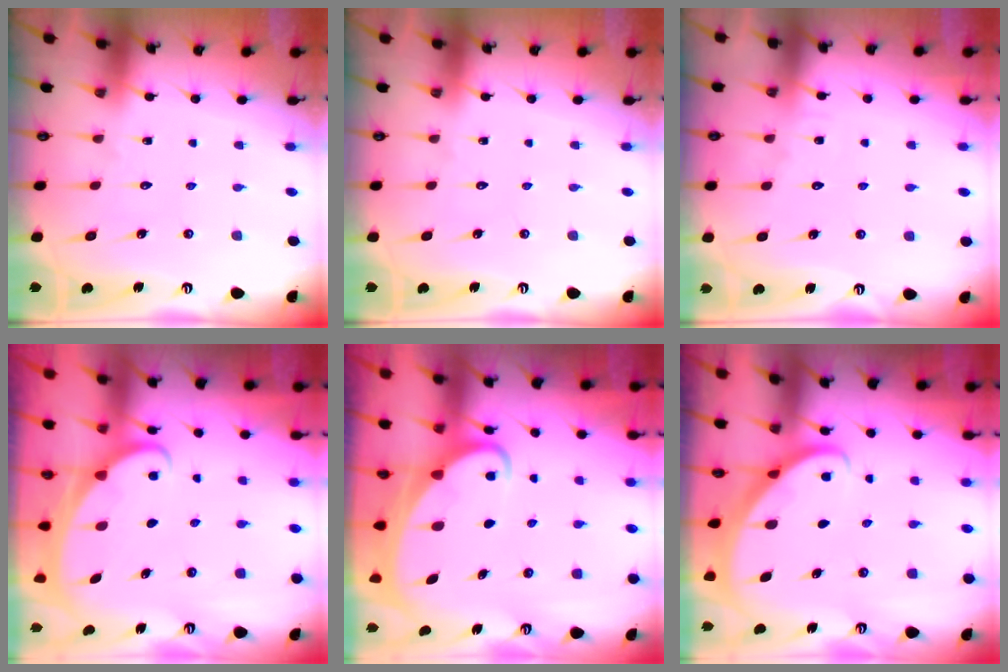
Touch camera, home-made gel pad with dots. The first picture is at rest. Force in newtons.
{"total": 0.0}
{"total": 4.0, "press": 4.0, "slide": 0.4}
{"total": 2.5, "press": 2.5, "slide": 0.4}
{"total": 3.5, "press": 3.5, "slide": 0.4}
{"total": 2.7, "press": 2.7, "slide": 0.2}